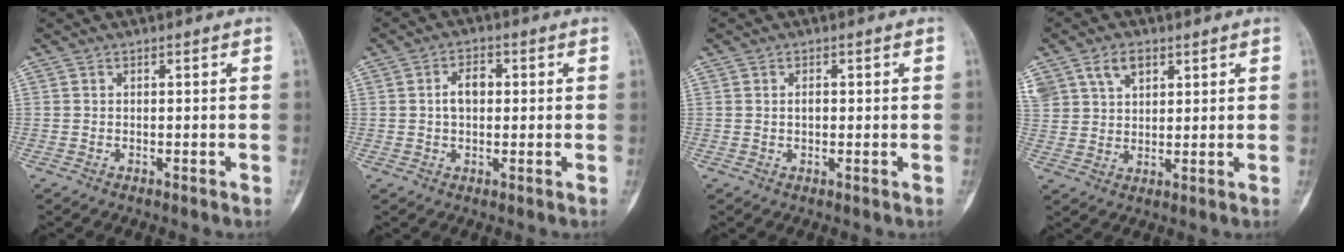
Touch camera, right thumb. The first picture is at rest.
{"total": 4.4, "force": [0.4, 2.9, 3.2], "torque": [-0.044, 0.014, 0.003]}
{"total": 1.5, "force": [0.1, 1.0, 1.1], "torque": [-0.011, 0.008, 0.001]}
{"total": 9.2, "force": [4.7, 6.4, 4.5], "torque": [-0.078, 0.003, 0.094]}